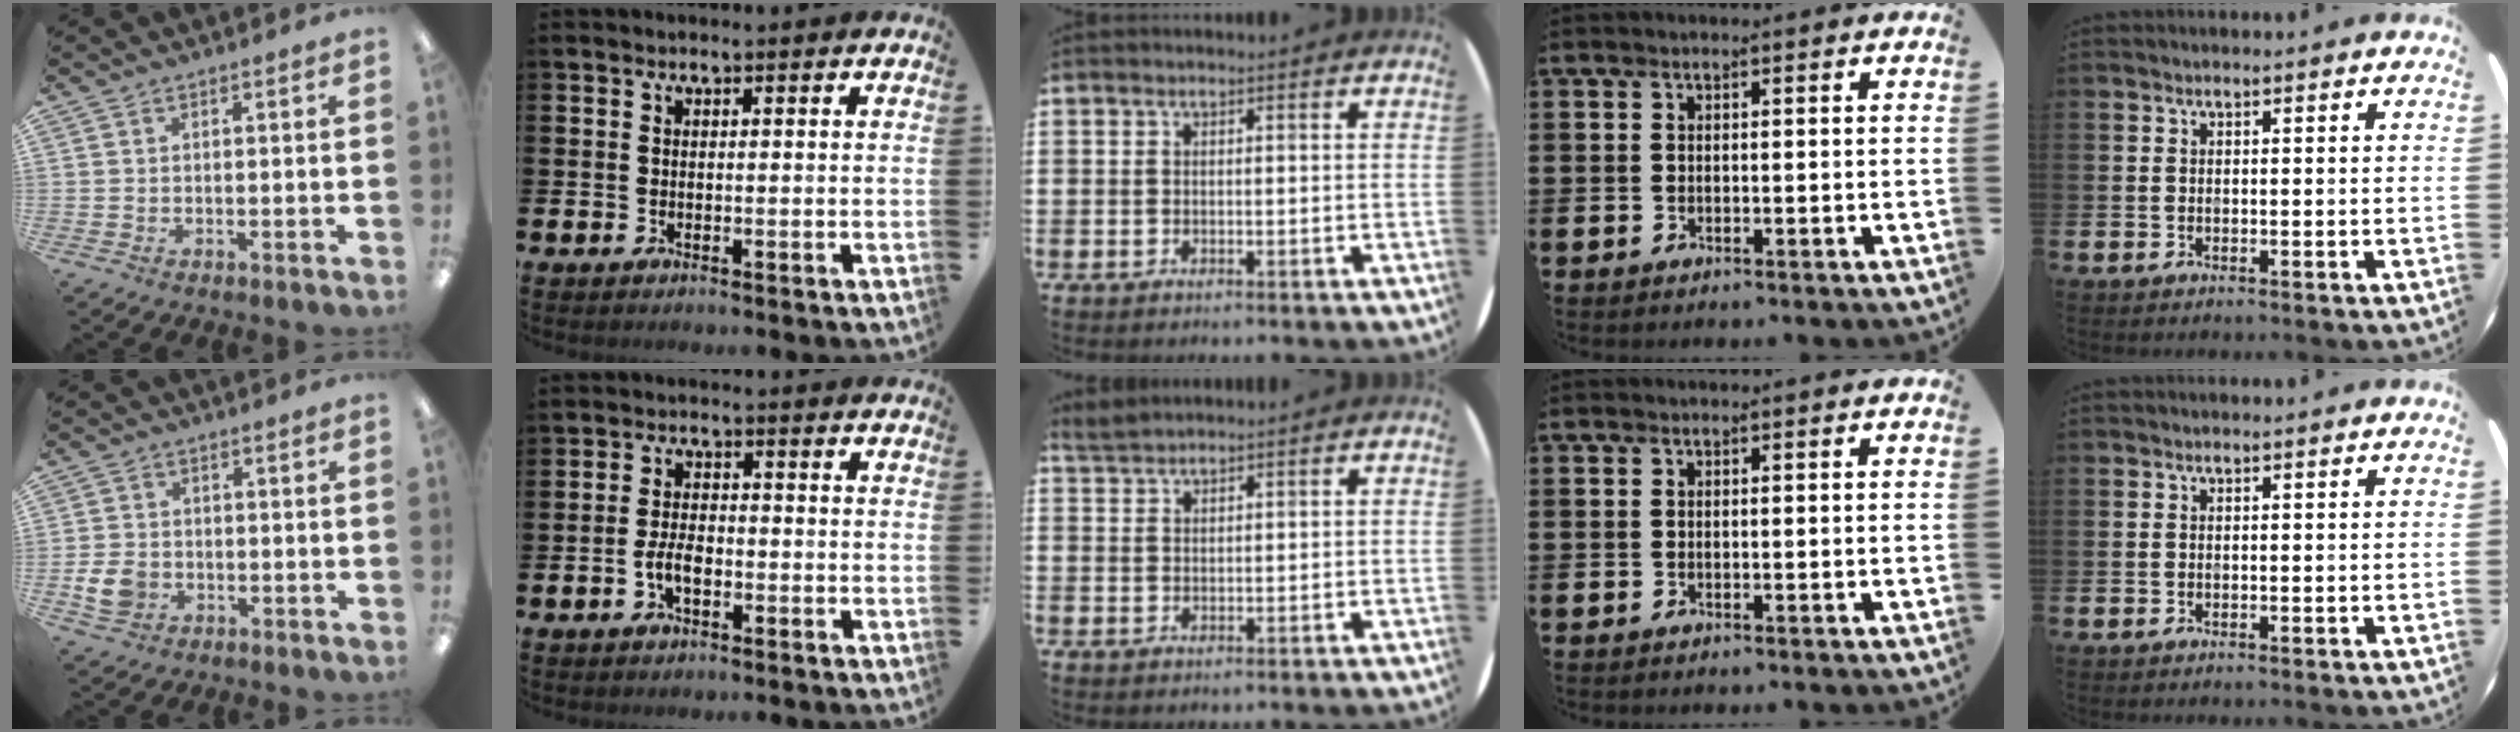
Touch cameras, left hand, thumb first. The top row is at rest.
{"thumb": {"total": 5.6, "force": [-1.7, 4.4, 3.0], "torque": [-0.067, 0.006, -0.031]}, "index": {"total": 3.3, "force": [-1.0, 1.6, 2.7], "torque": [-0.051, 0.001, -0.023]}, "middle": {"total": 1.8, "force": [1.8, -0.1, 0.1], "torque": [-0.005, 0.001, 0.035]}}